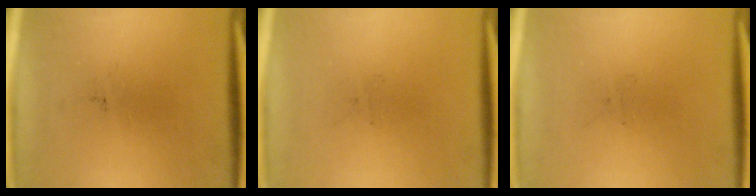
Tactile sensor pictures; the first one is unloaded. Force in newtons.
{"total": 0.0}
{"total": 0.0}